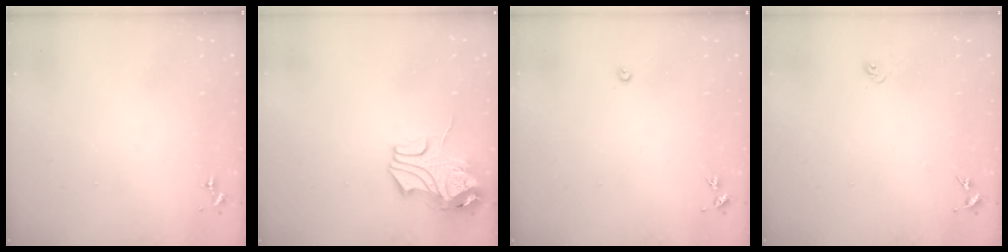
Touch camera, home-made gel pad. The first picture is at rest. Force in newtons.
{"total": 10.5, "press": 10.3, "slide": 1.7}
{"total": 3.0, "press": 3.0, "slide": 0.4}
{"total": 5.0, "press": 5.0, "slide": 0.7}